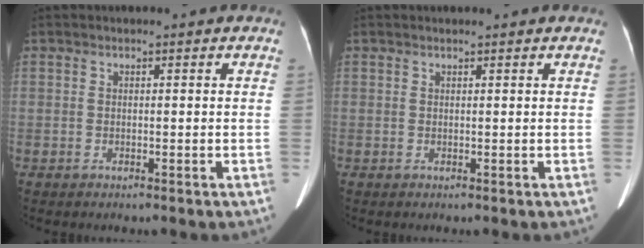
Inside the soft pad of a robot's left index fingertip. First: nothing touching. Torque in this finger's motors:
{"motor_torque": [0.14, -0.04, 0.04, 0.02]}